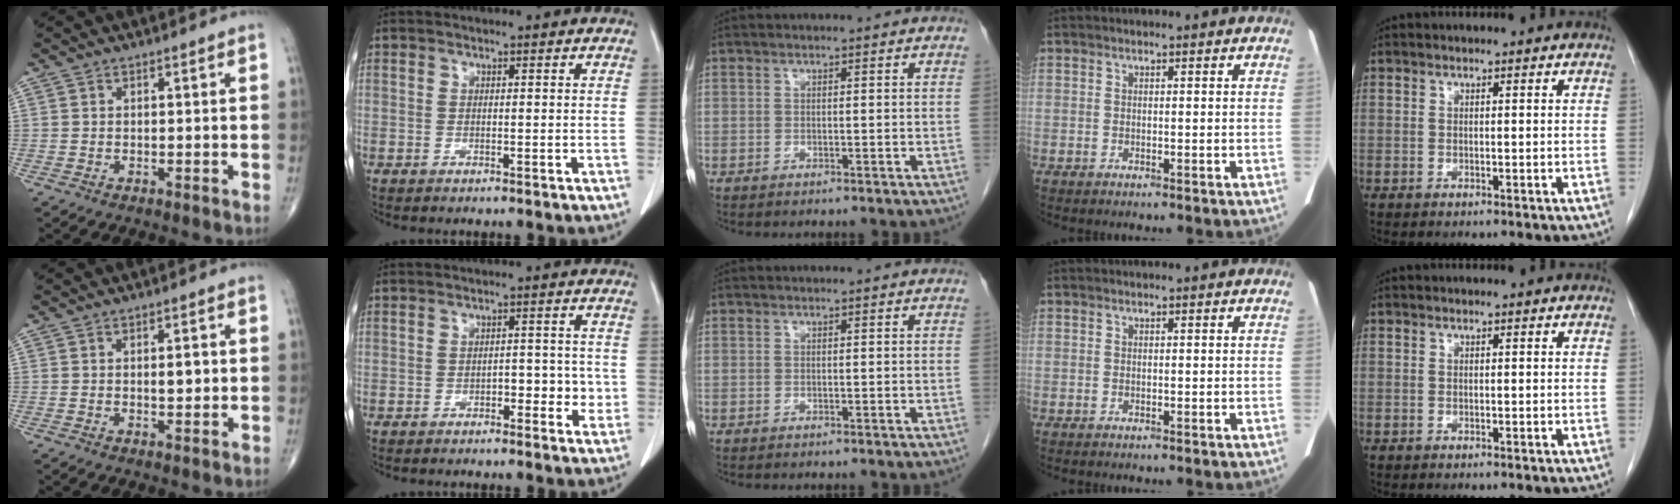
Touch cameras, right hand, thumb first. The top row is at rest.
{"thumb": {"total": 2.7, "force": [0.2, 1.2, 2.4], "torque": [-0.031, -0.001, 0.002]}, "index": {"total": 3.9, "force": [-1.0, 1.9, 3.2], "torque": [-0.033, 0.007, -0.013]}}